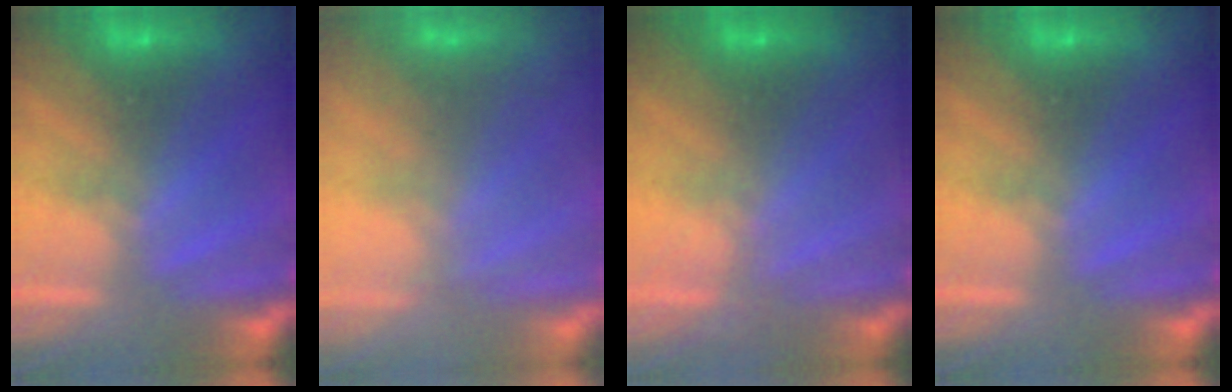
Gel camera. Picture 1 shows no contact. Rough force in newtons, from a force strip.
{"total": 7.5}
{"total": 1.2}
{"total": 0.0}